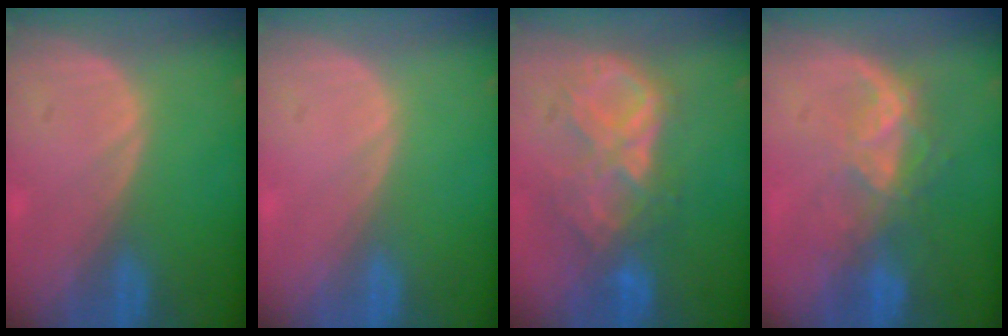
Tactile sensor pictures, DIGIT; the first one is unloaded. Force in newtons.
{"total": 0.0}
{"total": 8.8, "press": 7.6, "slide": 4.3}
{"total": 6.5, "press": 5.9, "slide": 2.8}